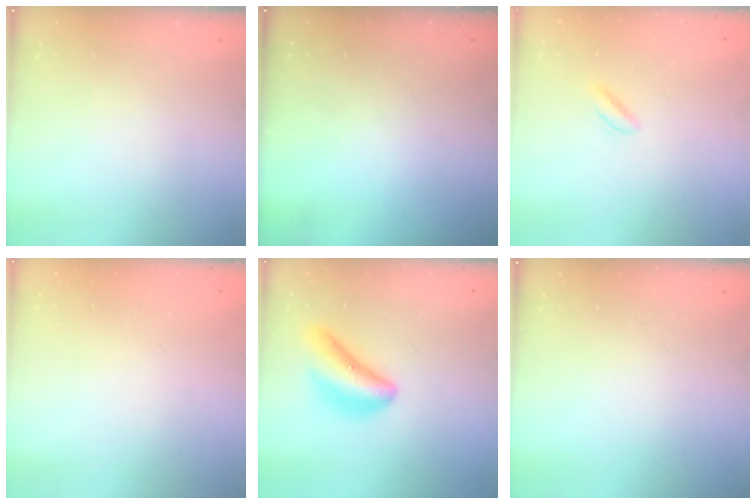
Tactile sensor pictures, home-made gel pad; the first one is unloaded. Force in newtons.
{"total": 0.0}
{"total": 1.6, "press": 1.2, "slide": 1.0}
{"total": 2.0, "press": 2.0, "slide": 0.1}
{"total": 13.3, "press": 13.3, "slide": 0.1}
{"total": 0.0}